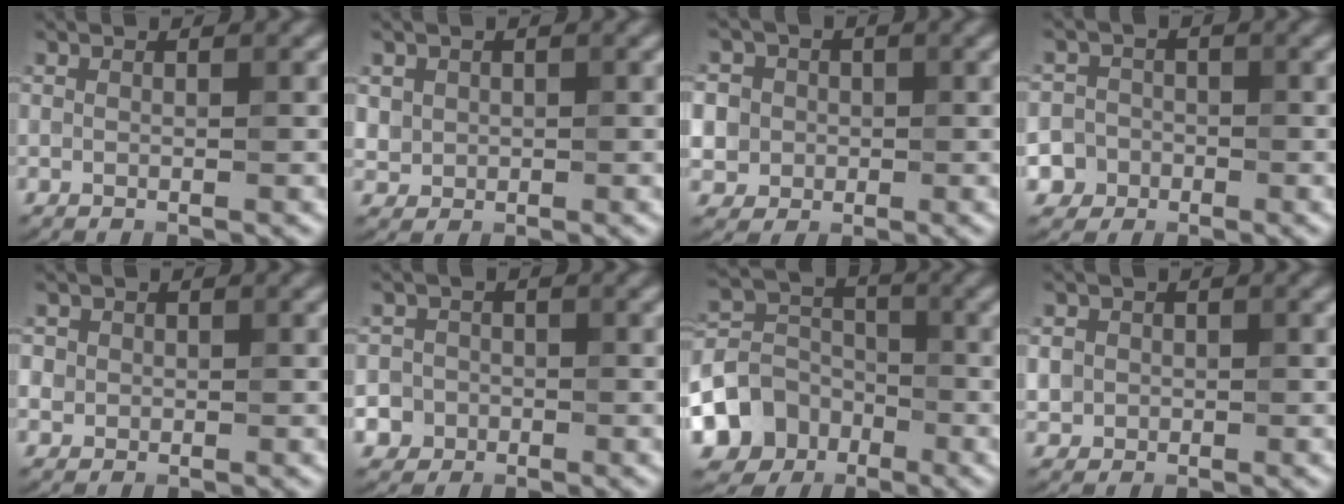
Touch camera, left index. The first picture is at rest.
{"total": 1.5, "force": [0.3, 1.4, 0.2], "torque": [0.001, -0.007, 0.013]}
{"total": 7.1, "force": [0.9, 6.7, 2.3], "torque": [-0.052, 0.028, -0.009]}
{"total": 5.2, "force": [-2.6, 4.5, 0.6], "torque": [0.012, -0.005, -0.063]}
{"total": 1.8, "force": [0.4, 1.7, 0.5], "torque": [0.001, 0.006, 0.009]}
{"total": 5.3, "force": [-2.5, 4.6, 0.6], "torque": [0.006, 0.000, -0.064]}
{"total": 7.0, "force": [-3.3, 5.8, 2.3], "torque": [-0.034, 0.007, -0.074]}
{"total": 2.4, "force": [0.0, 2.4, 0.6], "torque": [-0.001, 0.005, -0.003]}